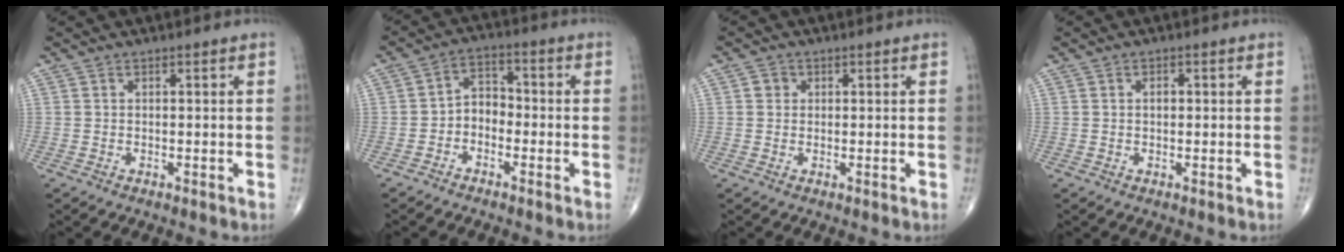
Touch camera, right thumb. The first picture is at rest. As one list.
[{"total": 4.9, "force": [-1.8, 3.6, 2.8], "torque": [-0.023, 0.030, -0.045]}, {"total": 1.7, "force": [0.4, 1.6, 0.5], "torque": [-0.001, 0.001, 0.002]}, {"total": 1.3, "force": [0.2, 0.8, 0.9], "torque": [-0.010, 0.003, 0.003]}]